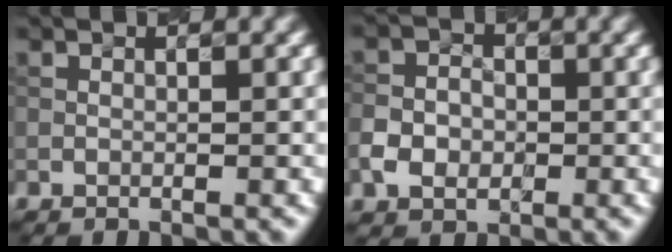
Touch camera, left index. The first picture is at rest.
{"total": 3.3, "force": [-0.9, 2.7, 1.7], "torque": [-0.030, 0.001, -0.019]}